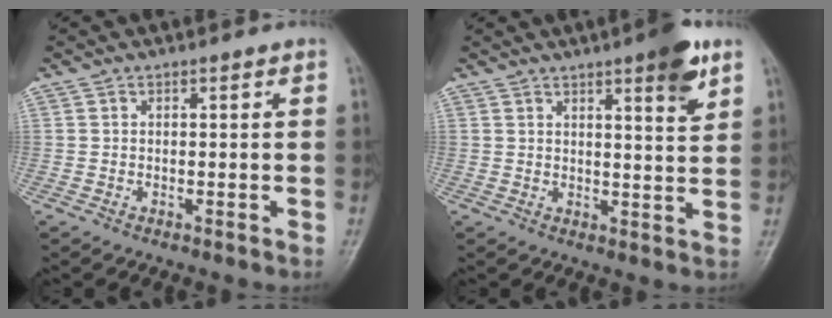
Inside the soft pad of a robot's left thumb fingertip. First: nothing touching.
{"total": 7.4, "force": [4.3, 1.3, 5.9], "torque": [-0.073, -0.022, 0.057]}